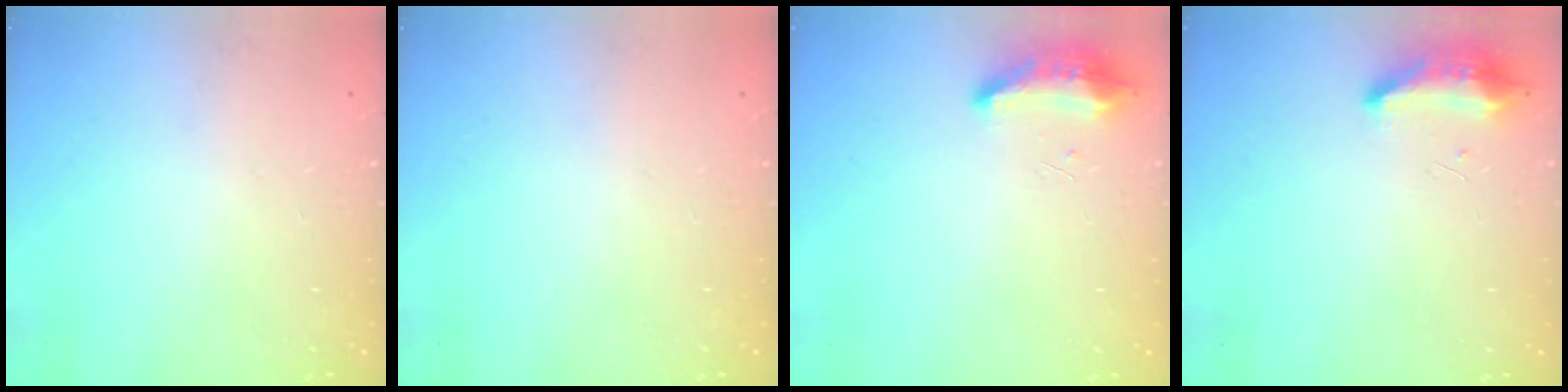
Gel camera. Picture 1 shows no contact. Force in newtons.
{"total": 0.0}
{"total": 16.8, "press": 10.1, "slide": 13.4}
{"total": 18.6, "press": 10.8, "slide": 15.1}